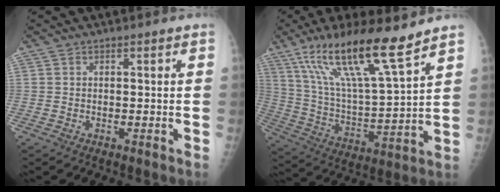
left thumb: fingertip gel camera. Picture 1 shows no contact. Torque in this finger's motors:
{"motor_torque": [0.74, 0.53, 1.64, -1.14, 0.24]}